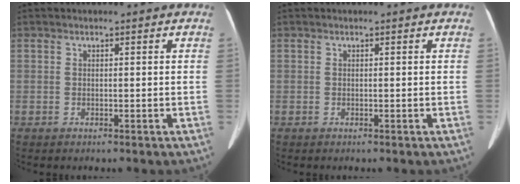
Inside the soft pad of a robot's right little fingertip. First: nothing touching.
{"total": 0.0}